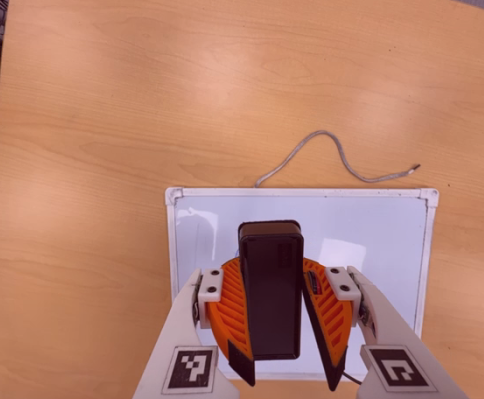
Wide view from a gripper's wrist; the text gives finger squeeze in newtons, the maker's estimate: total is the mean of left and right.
{"total": 9.3, "left": 9.3, "right": 9.3}